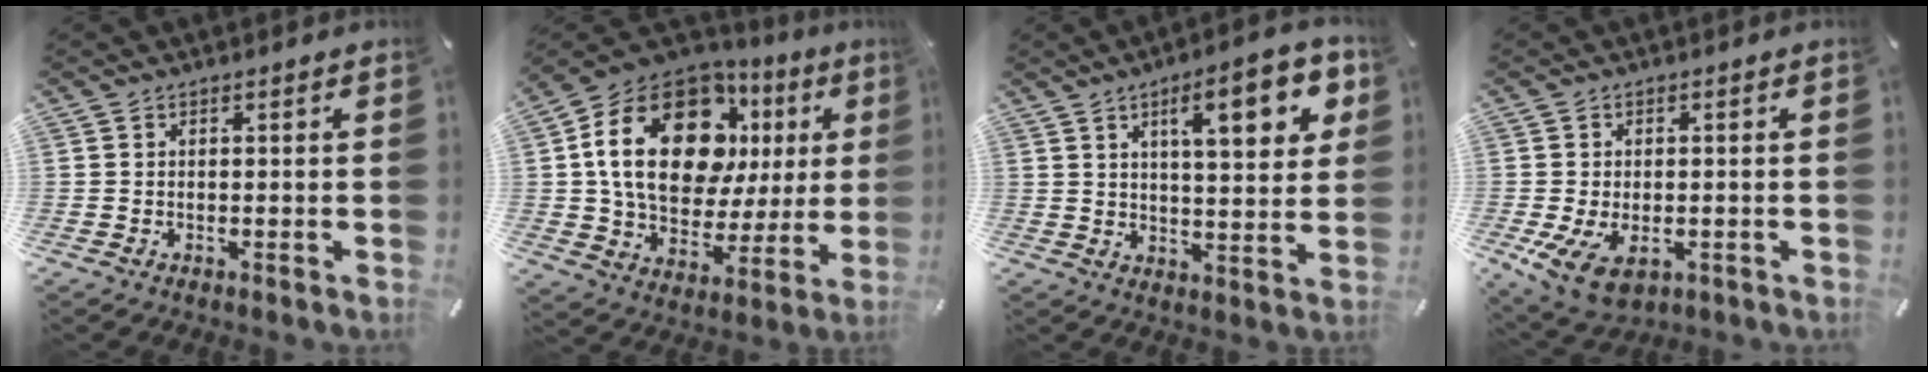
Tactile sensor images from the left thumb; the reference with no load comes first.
{"total": 24.0, "force": [8.7, 15.2, 16.3], "torque": [-0.286, -0.032, 0.148]}
{"total": 14.3, "force": [6.4, 4.7, 12.0], "torque": [-0.164, -0.019, 0.094]}
{"total": 6.7, "force": [-1.6, 4.5, 4.7], "torque": [-0.103, -0.003, -0.026]}